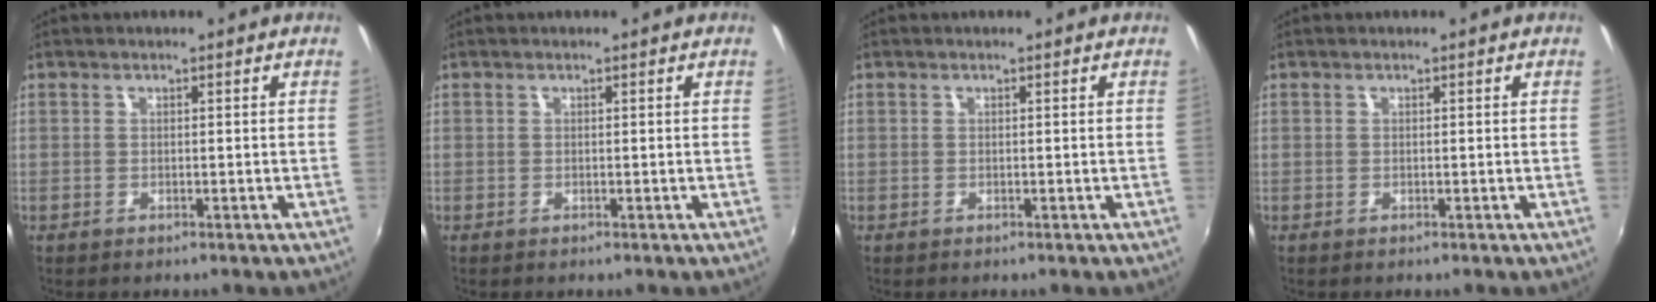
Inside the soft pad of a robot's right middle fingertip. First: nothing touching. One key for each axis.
{"total": 0.0}
{"total": 0.0}
{"total": 0.0}